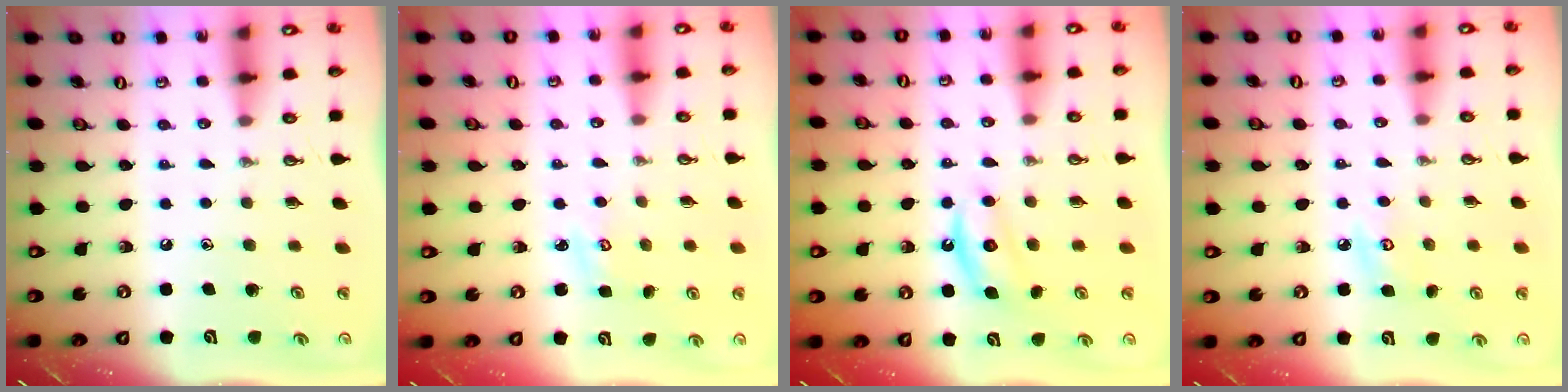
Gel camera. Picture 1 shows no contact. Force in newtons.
{"total": 2.9, "press": 2.9, "slide": 0.3}
{"total": 5.6, "press": 5.5, "slide": 0.9}
{"total": 5.8, "press": 5.8, "slide": 0.5}